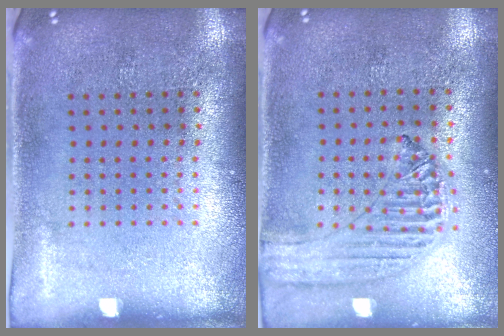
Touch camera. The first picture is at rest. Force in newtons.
{"total": 1.2, "press": 1.2, "slide": 0.1}